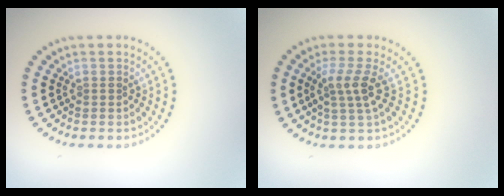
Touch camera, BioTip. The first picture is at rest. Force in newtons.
{"total": 2.7, "press": 2.0, "slide": 1.8}